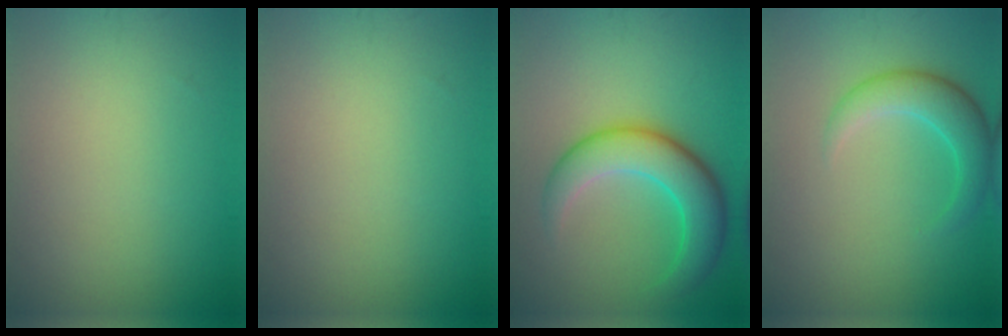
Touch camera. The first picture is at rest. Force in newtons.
{"total": 0.0}
{"total": 6.6, "press": 6.6, "slide": 0.3}
{"total": 3.4, "press": 3.4, "slide": 0.3}